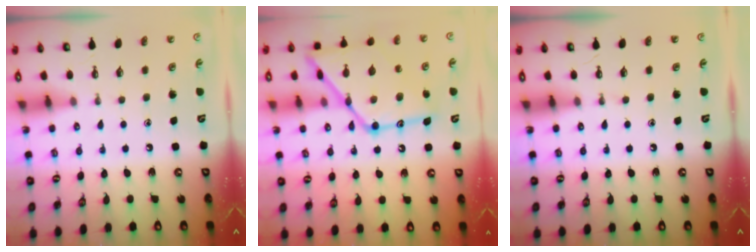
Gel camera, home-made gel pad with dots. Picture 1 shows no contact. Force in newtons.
{"total": 22.0, "press": 21.9, "slide": 1.6}
{"total": 0.0}